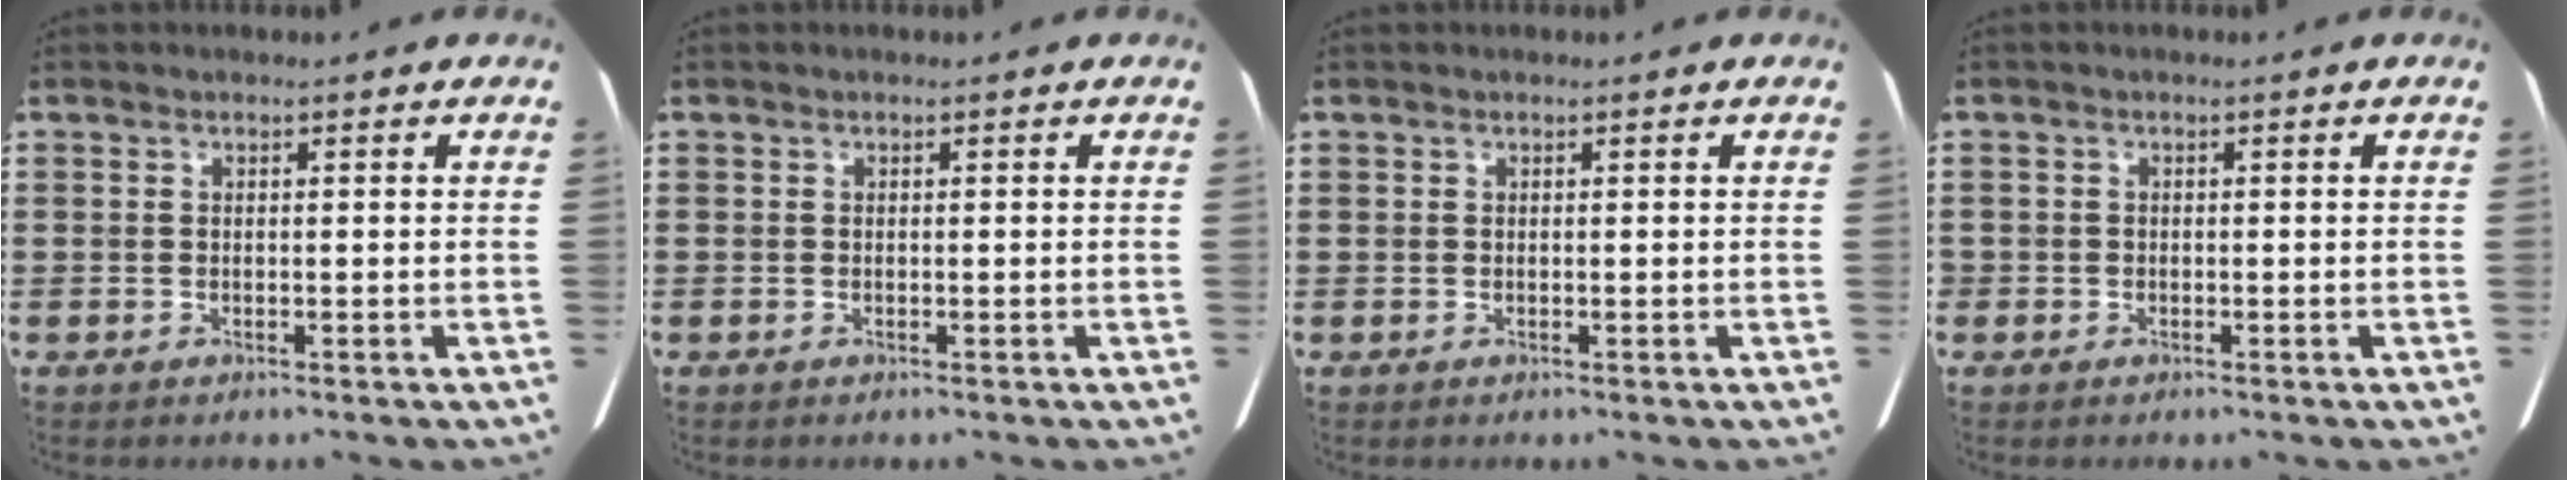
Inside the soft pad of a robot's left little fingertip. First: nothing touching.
{"total": 0.0}
{"total": 0.0}
{"total": 0.6, "force": [-0.3, 0.5, 0.2], "torque": [-0.004, 0.002, -0.007]}